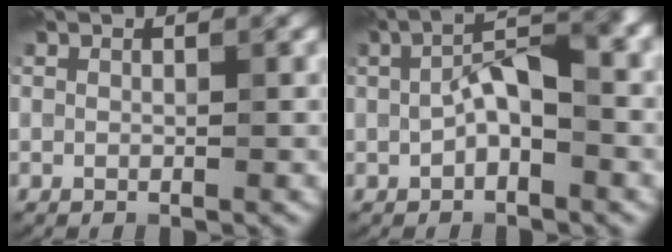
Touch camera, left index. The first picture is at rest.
{"total": 5.3, "force": [-0.2, 2.3, 4.7], "torque": [-0.084, 0.013, -0.007]}